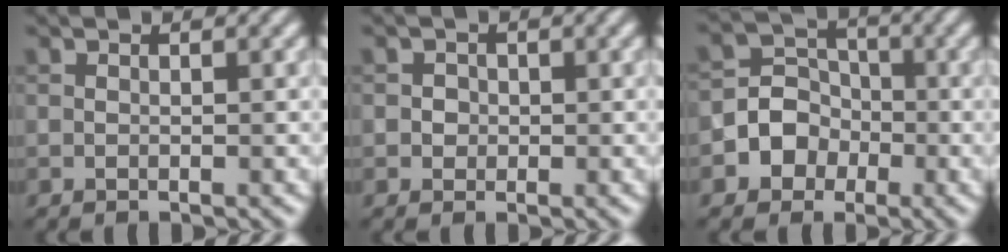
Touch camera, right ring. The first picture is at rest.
{"total": 1.1, "force": [0.1, 1.1, 0.3], "torque": [0.008, 0.002, -0.003]}
{"total": 5.2, "force": [-1.9, 4.7, 1.2], "torque": [0.005, 0.012, -0.059]}